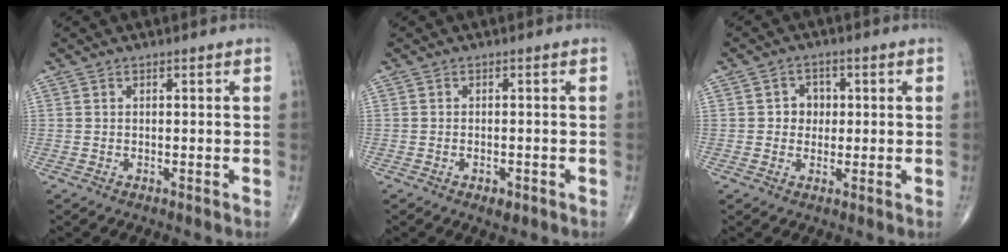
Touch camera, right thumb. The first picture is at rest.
{"total": 2.1, "force": [-1.2, 1.0, 1.4], "torque": [-0.019, 0.003, -0.014]}
{"total": 3.7, "force": [0.3, 3.3, 1.6], "torque": [0.007, 0.007, -0.002]}